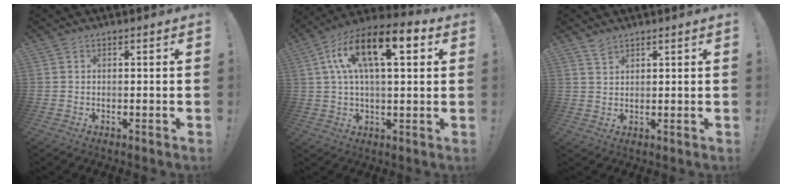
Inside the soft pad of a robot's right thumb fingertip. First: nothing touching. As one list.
[{"total": 16.9, "force": [6.1, 6.8, 14.2], "torque": [-0.257, -0.004, 0.098]}, {"total": 3.0, "force": [2.5, 1.2, 0.9], "torque": [-0.014, -0.016, 0.048]}]